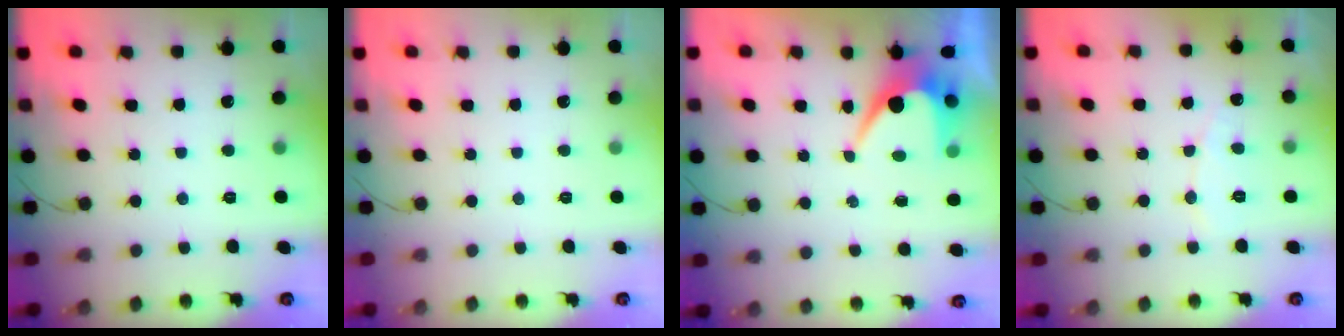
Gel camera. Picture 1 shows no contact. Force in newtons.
{"total": 0.0}
{"total": 7.9, "press": 7.9, "slide": 0.4}
{"total": 4.9, "press": 4.9, "slide": 0.2}